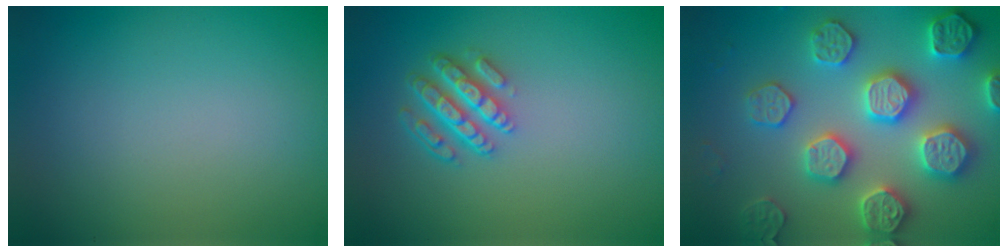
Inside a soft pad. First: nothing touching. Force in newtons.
{"total": 4.5, "press": 3.4, "slide": 3.0}
{"total": 7.6, "press": 7.4, "slide": 1.5}